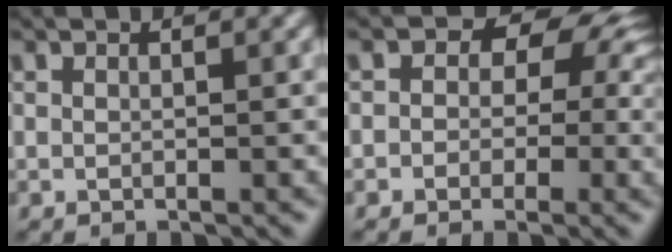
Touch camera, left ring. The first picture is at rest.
{"total": 10.0, "force": [3.5, 7.2, 6.1], "torque": [-0.066, 0.036, 0.047]}